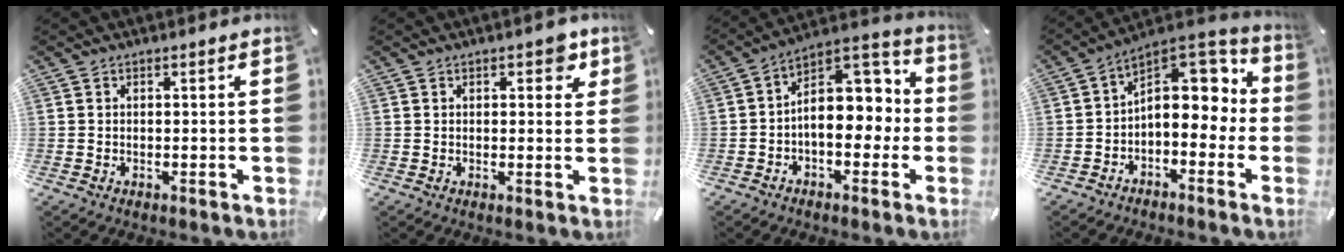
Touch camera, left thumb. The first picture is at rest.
{"total": 4.2, "force": [1.9, 2.5, 2.8], "torque": [-0.022, -0.004, 0.023]}
{"total": 13.5, "force": [0.5, 9.4, 9.6], "torque": [-0.114, -0.011, 0.012]}
{"total": 12.3, "force": [2.6, 8.1, 8.8], "torque": [-0.101, -0.027, 0.043]}